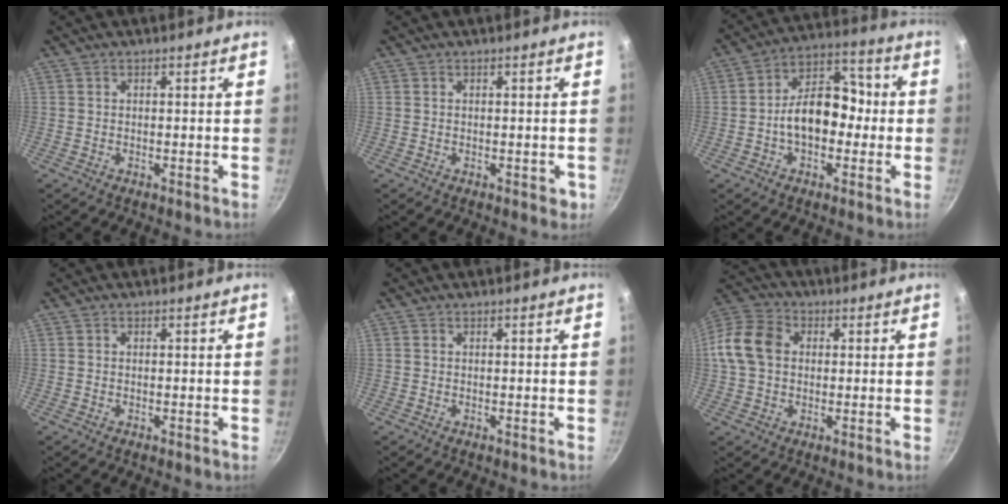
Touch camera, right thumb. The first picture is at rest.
{"total": 1.9, "force": [-0.5, 1.2, 1.4], "torque": [-0.011, 0.002, -0.005]}
{"total": 13.4, "force": [-1.6, 9.0, 9.7], "torque": [-0.105, 0.051, -0.041]}
{"total": 0.0}
{"total": 0.0}
{"total": 11.1, "force": [0.9, 8.5, 7.0], "torque": [-0.119, 0.021, 0.000]}